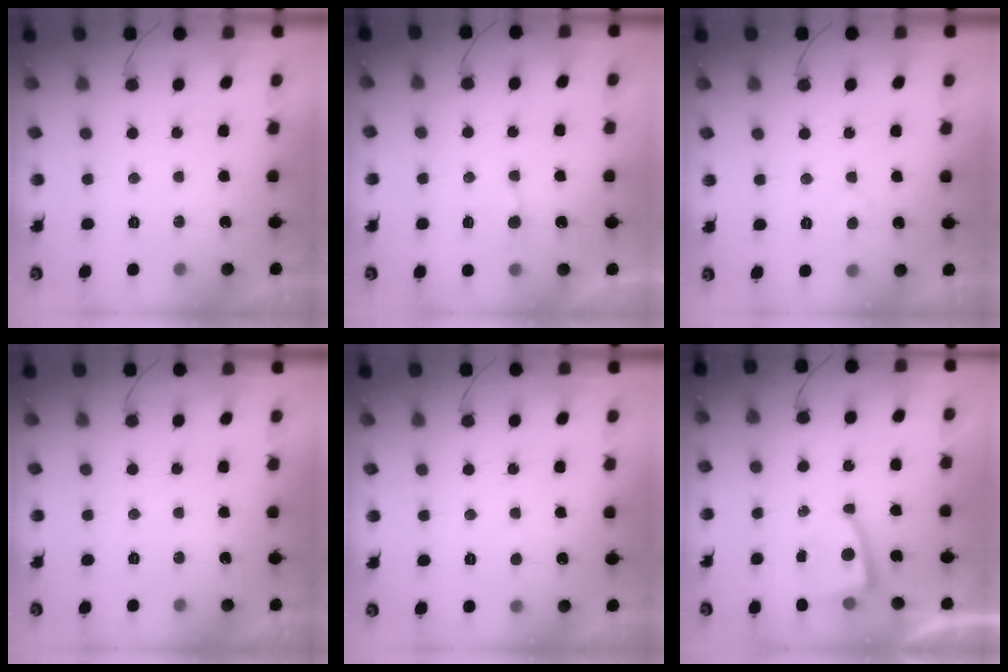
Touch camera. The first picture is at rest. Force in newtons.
{"total": 2.7, "press": 2.7, "slide": 0.3}
{"total": 2.3, "press": 2.3, "slide": 0.1}
{"total": 0.0}
{"total": 1.6, "press": 1.6, "slide": 0.1}
{"total": 4.0, "press": 3.9, "slide": 0.5}